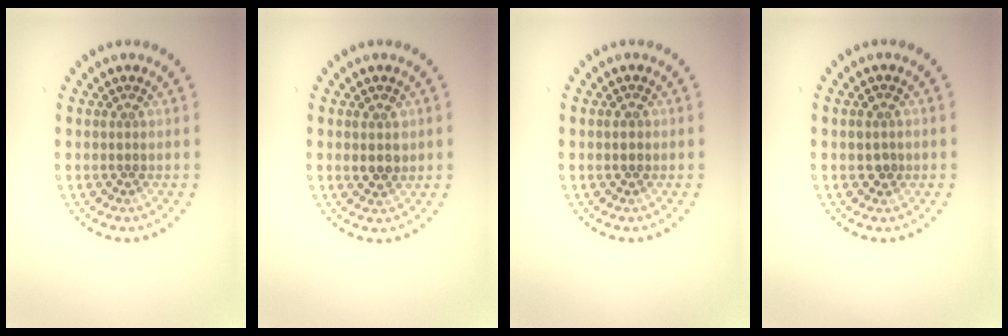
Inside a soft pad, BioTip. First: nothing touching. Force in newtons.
{"total": 1.8, "press": 1.7, "slide": 0.6}
{"total": 1.0, "press": 1.0, "slide": 0.1}
{"total": 1.2, "press": 1.2, "slide": 0.2}